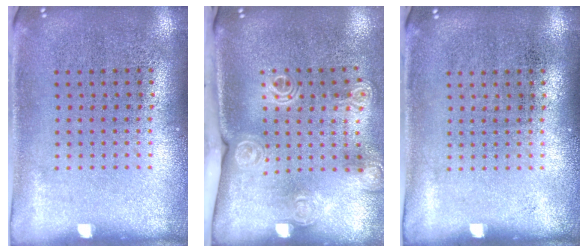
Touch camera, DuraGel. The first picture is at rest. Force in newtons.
{"total": 2.0, "press": 1.6, "slide": 1.3}
{"total": 0.0}